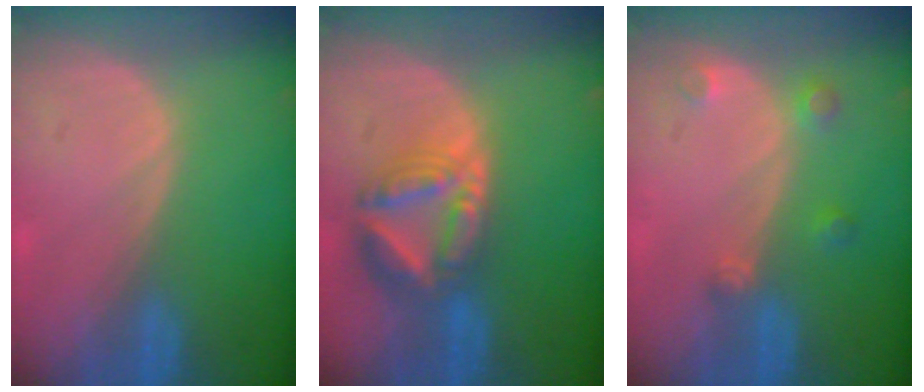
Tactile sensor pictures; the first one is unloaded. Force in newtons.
{"total": 8.2, "press": 7.1, "slide": 4.1}
{"total": 2.7, "press": 2.6, "slide": 0.5}